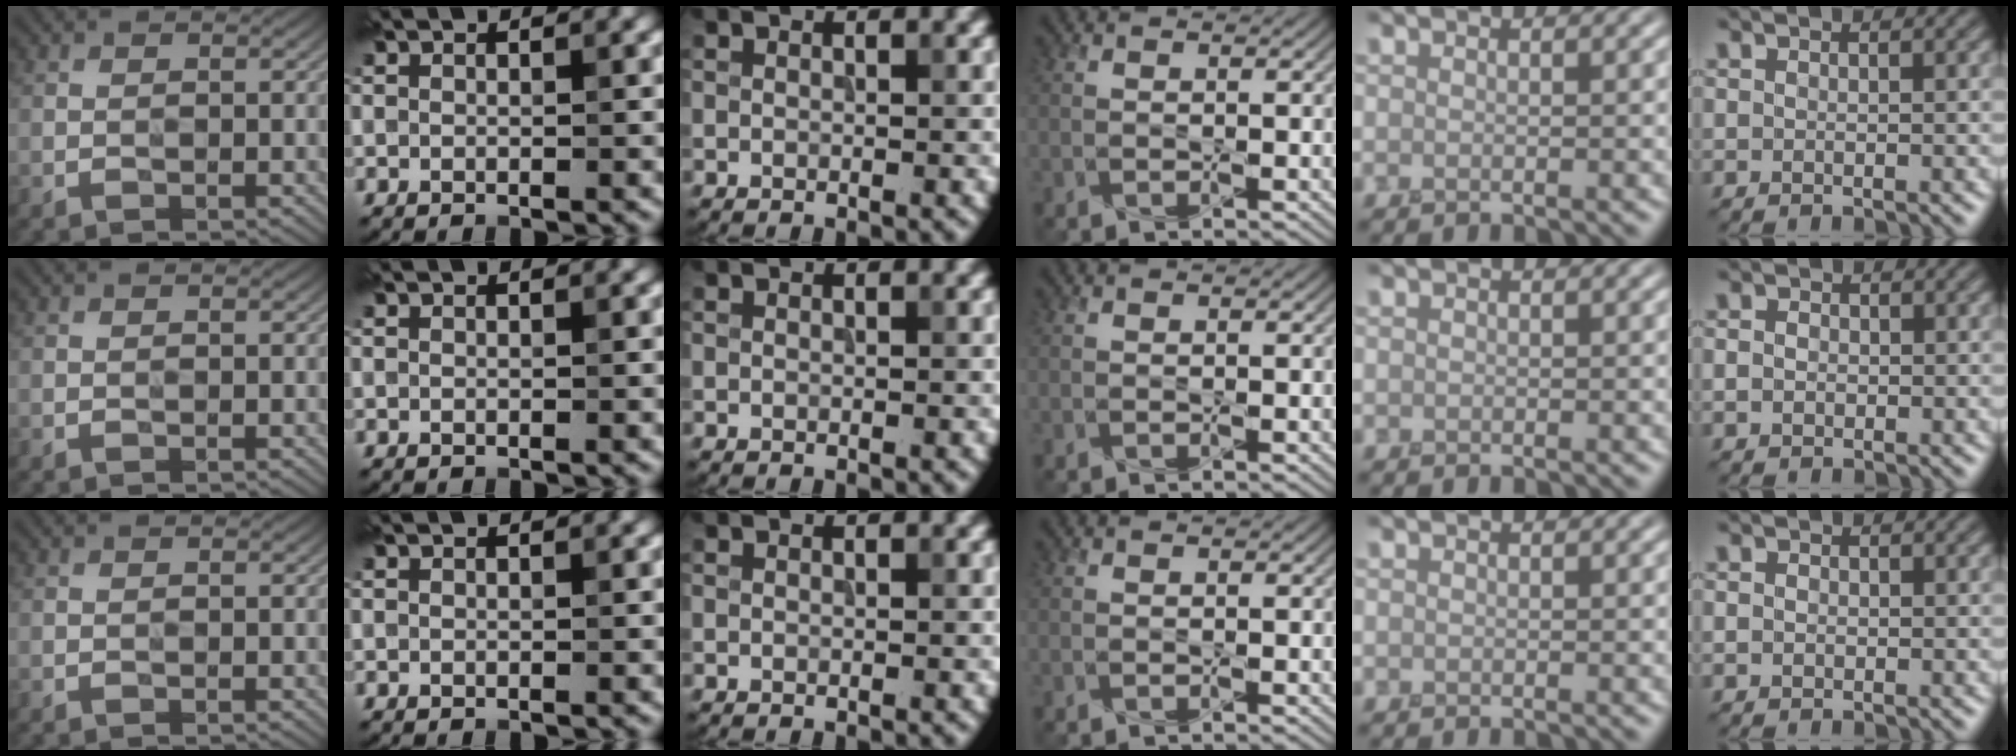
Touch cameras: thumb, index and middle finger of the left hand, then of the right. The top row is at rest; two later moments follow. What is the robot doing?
{"motion": "press", "object": "button"}